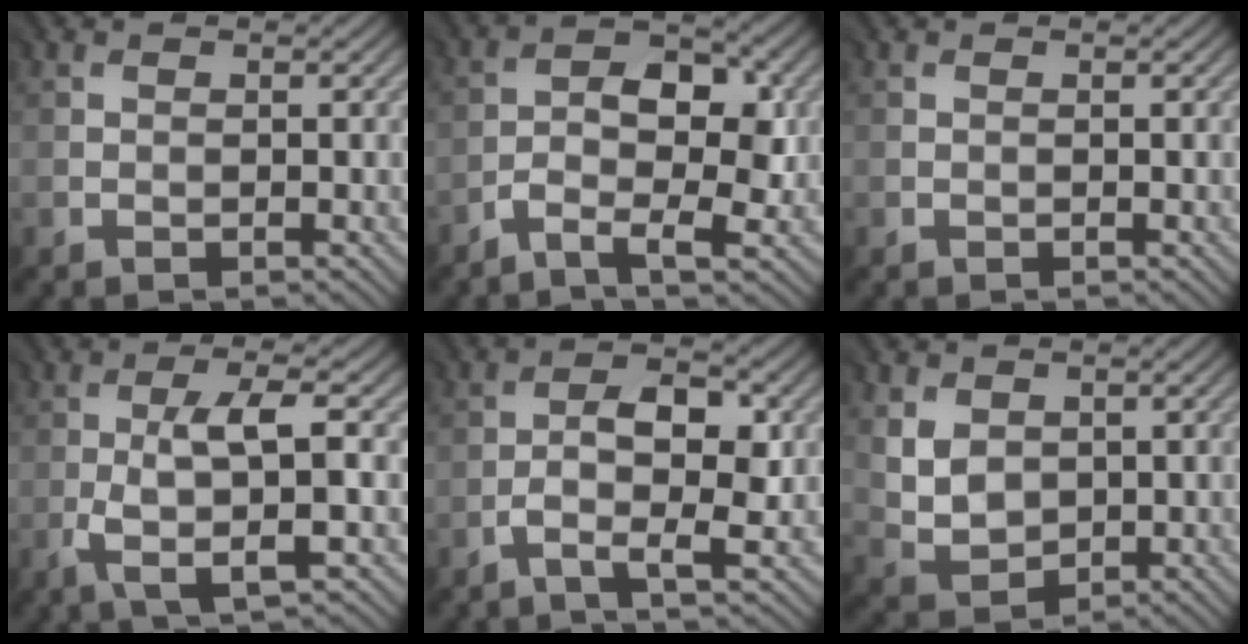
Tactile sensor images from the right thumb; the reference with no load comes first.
{"total": 5.5, "force": [-2.0, 2.2, 4.6], "torque": [-0.074, 0.009, -0.041]}
{"total": 0.0}
{"total": 5.8, "force": [-1.1, 1.0, 5.6], "torque": [-0.106, 0.004, -0.020]}
{"total": 5.0, "force": [-1.2, 1.6, 4.5], "torque": [-0.081, 0.011, -0.026]}
{"total": 5.1, "force": [1.6, 4.0, 2.8], "torque": [-0.072, -0.007, 0.036]}